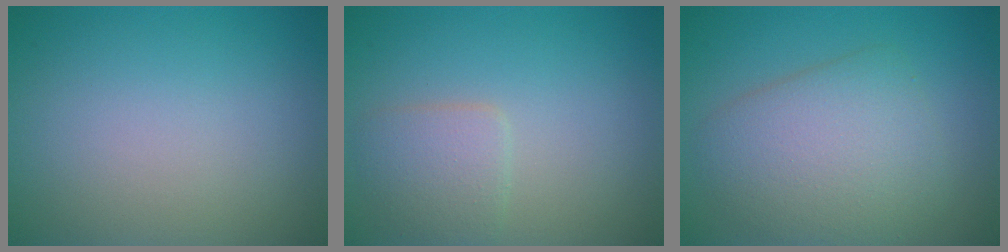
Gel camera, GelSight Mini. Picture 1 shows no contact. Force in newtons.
{"total": 2.5, "press": 2.5, "slide": 0.1}
{"total": 5.5, "press": 5.5, "slide": 0.2}